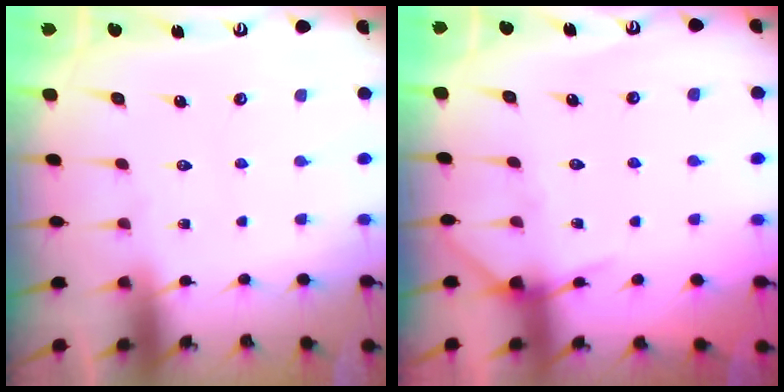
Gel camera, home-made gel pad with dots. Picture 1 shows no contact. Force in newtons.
{"total": 6.0, "press": 5.9, "slide": 0.8}